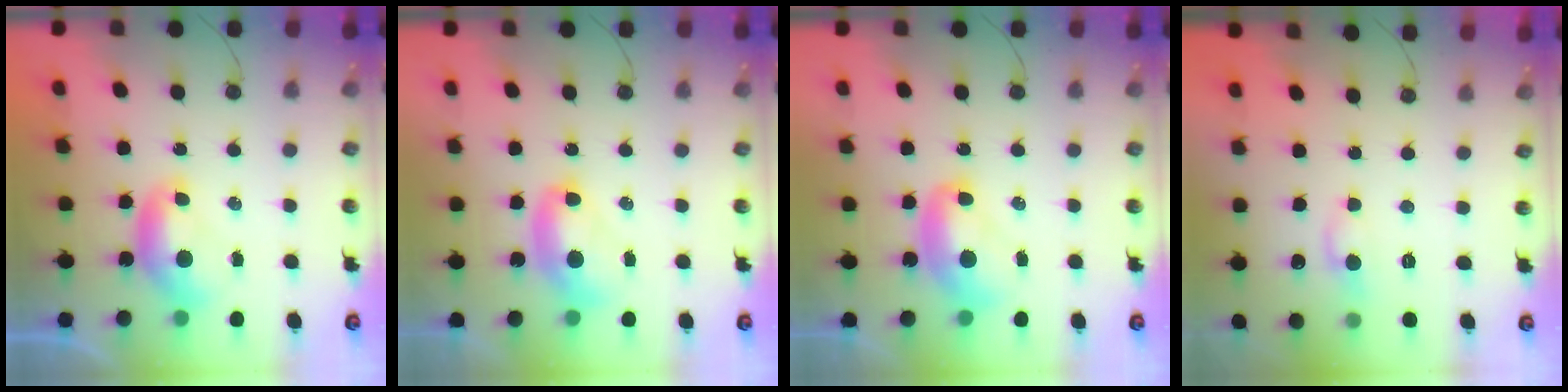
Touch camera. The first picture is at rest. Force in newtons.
{"total": 2.7, "press": 2.7, "slide": 0.1}
{"total": 2.4, "press": 2.4, "slide": 0.2}
{"total": 2.7, "press": 2.7, "slide": 0.6}